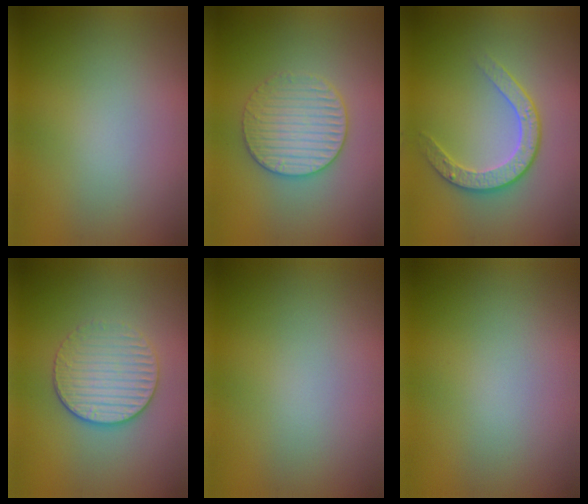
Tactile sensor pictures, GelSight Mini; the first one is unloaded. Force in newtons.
{"total": 3.5, "press": 3.5, "slide": 0.7}
{"total": 3.0, "press": 2.8, "slide": 1.0}
{"total": 3.7, "press": 3.3, "slide": 1.7}
{"total": 0.0}
{"total": 0.0}